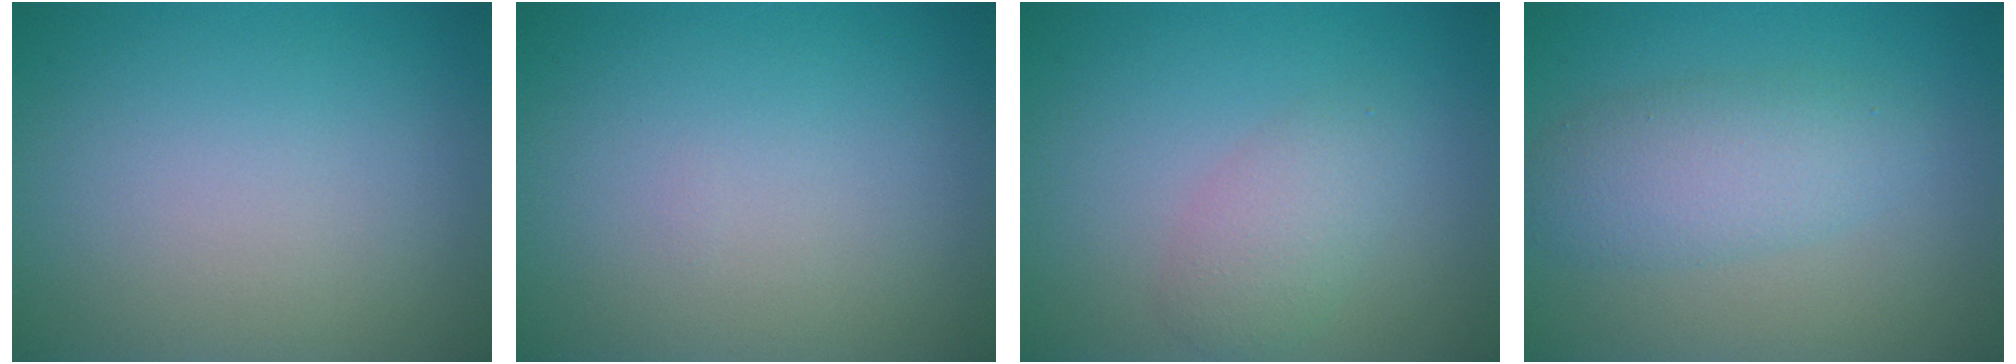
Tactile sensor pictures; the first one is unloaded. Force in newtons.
{"total": 0.0}
{"total": 2.6, "press": 2.6, "slide": 0.1}
{"total": 3.9, "press": 3.9, "slide": 0.3}